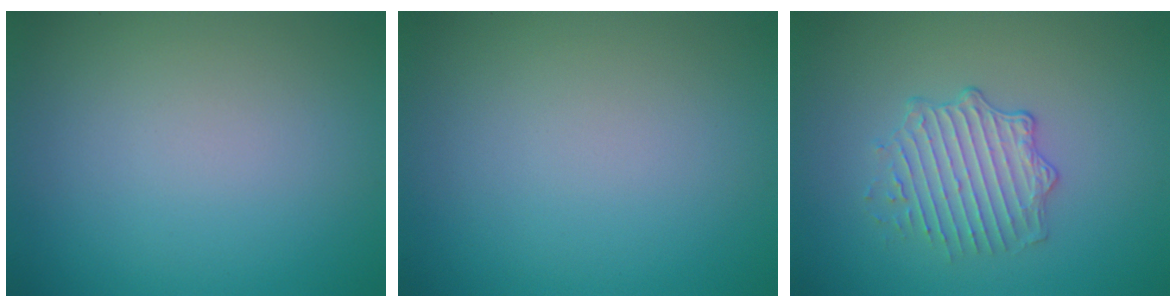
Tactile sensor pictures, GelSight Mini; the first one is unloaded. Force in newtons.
{"total": 0.0}
{"total": 2.6, "press": 2.0, "slide": 1.6}